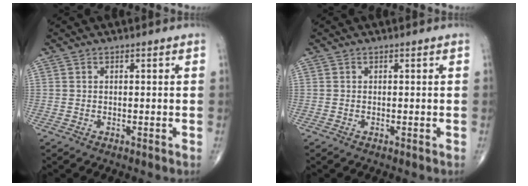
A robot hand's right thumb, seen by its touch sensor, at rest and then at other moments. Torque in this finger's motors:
{"motor_torque": [0.30, 0.04, -0.32, -0.30, 0.06]}